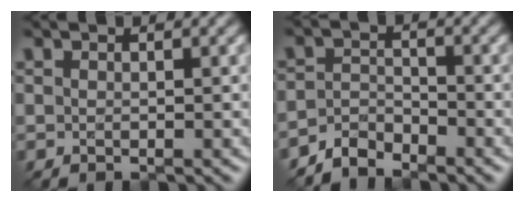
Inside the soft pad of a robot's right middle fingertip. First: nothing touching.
{"total": 2.6, "force": [-2.5, 0.8, 0.3], "torque": [-0.006, 0.010, -0.057]}